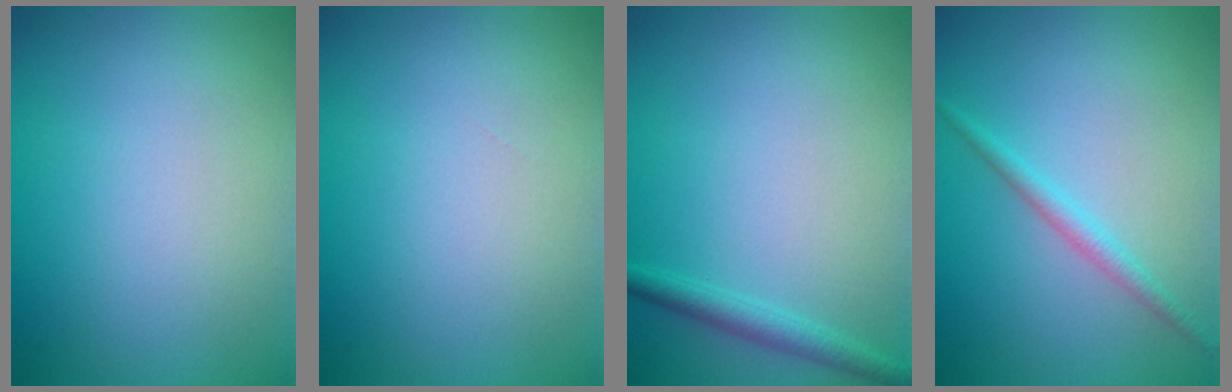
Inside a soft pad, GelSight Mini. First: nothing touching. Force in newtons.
{"total": 0.0}
{"total": 1.8, "press": 1.8, "slide": 0.1}
{"total": 1.6, "press": 1.6, "slide": 0.1}